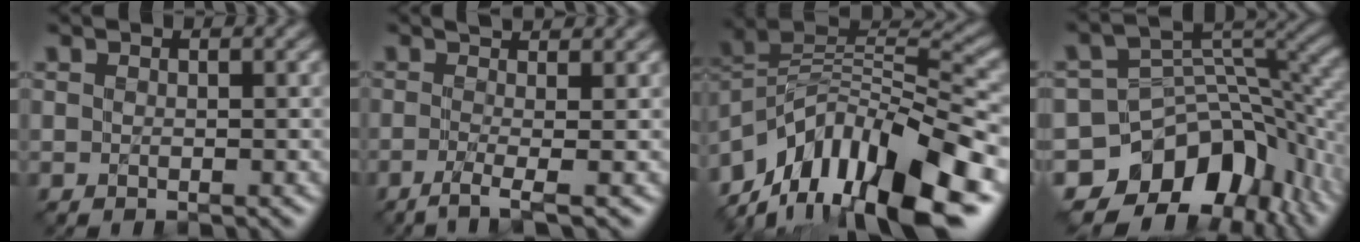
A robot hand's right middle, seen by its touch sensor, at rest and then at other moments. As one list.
[{"total": 3.9, "force": [-0.6, 1.1, 3.7], "torque": [-0.052, -0.003, -0.022]}, {"total": 13.7, "force": [-8.1, 5.8, 9.5], "torque": [-0.174, 0.025, -0.144]}, {"total": 12.4, "force": [-7.4, 7.9, 6.0], "torque": [-0.104, -0.005, -0.113]}]